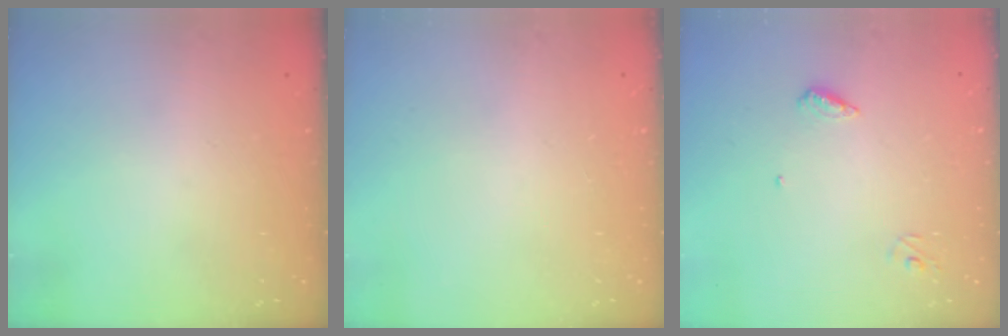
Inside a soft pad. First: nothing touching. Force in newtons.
{"total": 0.0}
{"total": 5.3, "press": 5.3, "slide": 0.6}